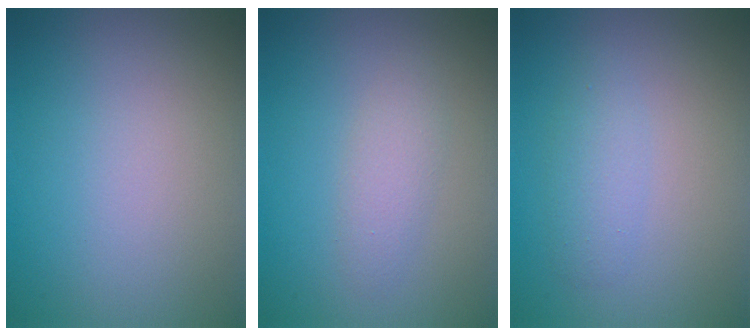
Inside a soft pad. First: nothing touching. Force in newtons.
{"total": 1.8, "press": 1.8, "slide": 0.0}
{"total": 1.7, "press": 1.7, "slide": 0.0}